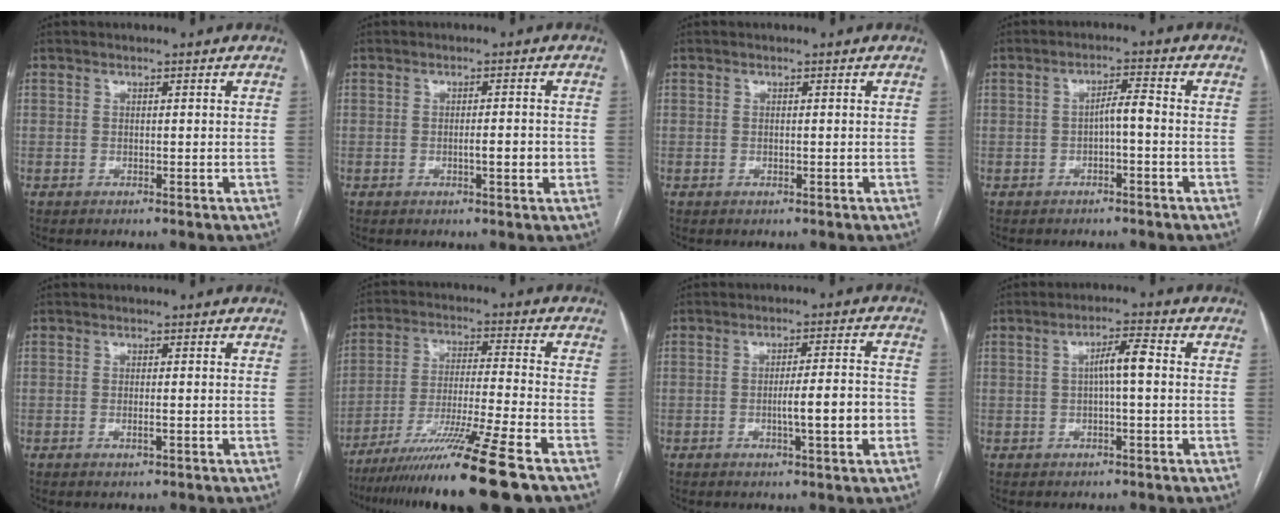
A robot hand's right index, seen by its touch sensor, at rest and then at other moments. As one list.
[{"total": 2.9, "force": [-0.7, 0.5, 2.8], "torque": [-0.045, 0.001, -0.009]}, {"total": 0.0}, {"total": 2.9, "force": [-0.7, 0.6, 2.7], "torque": [-0.043, 0.010, -0.011]}, {"total": 1.1, "force": [-0.4, 0.2, 1.0], "torque": [-0.021, -0.001, -0.006]}, {"total": 16.7, "force": [-11.9, -1.8, 11.5], "torque": [-0.199, -0.041, -0.203]}, {"total": 7.2, "force": [-1.9, 0.3, 7.0], "torque": [-0.105, 0.007, -0.027]}, {"total": 4.2, "force": [0.2, 0.5, 4.2], "torque": [-0.071, 0.013, 0.003]}]